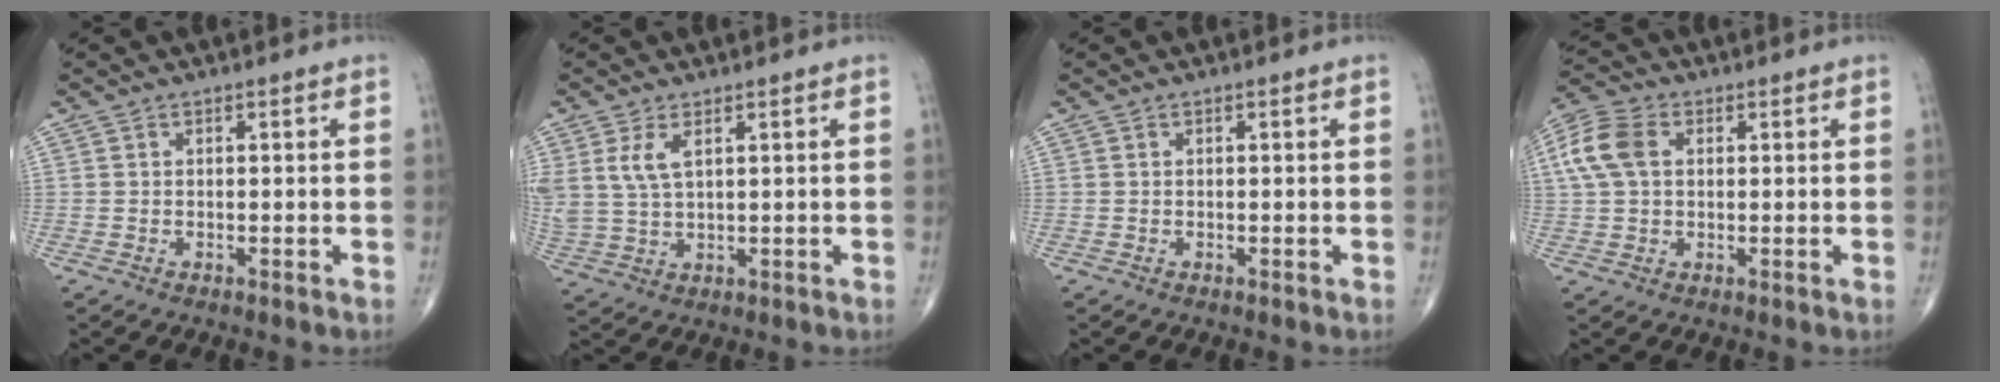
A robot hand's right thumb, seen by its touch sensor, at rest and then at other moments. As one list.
[{"total": 5.8, "force": [2.4, 2.8, 4.6], "torque": [-0.109, -0.003, 0.058]}, {"total": 0.0}, {"total": 8.8, "force": [1.9, 5.9, 6.2], "torque": [-0.142, 0.020, 0.033]}]